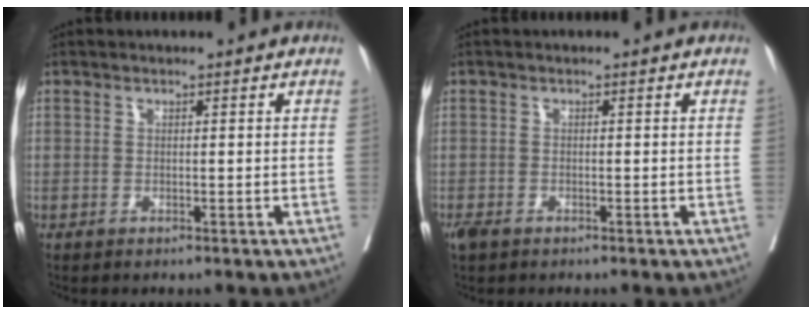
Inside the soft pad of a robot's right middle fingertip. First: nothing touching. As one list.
[{"total": 2.7, "force": [-1.8, 1.4, 1.4], "torque": [-0.036, -0.009, -0.032]}]